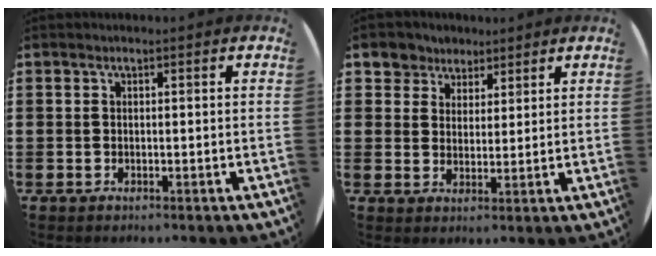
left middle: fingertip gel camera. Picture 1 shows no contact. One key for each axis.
{"total": 4.3, "fx": 3.3, "fy": 2.7, "fz": -0.5, "tx": -0.009, "ty": 0.002, "tz": 0.063}